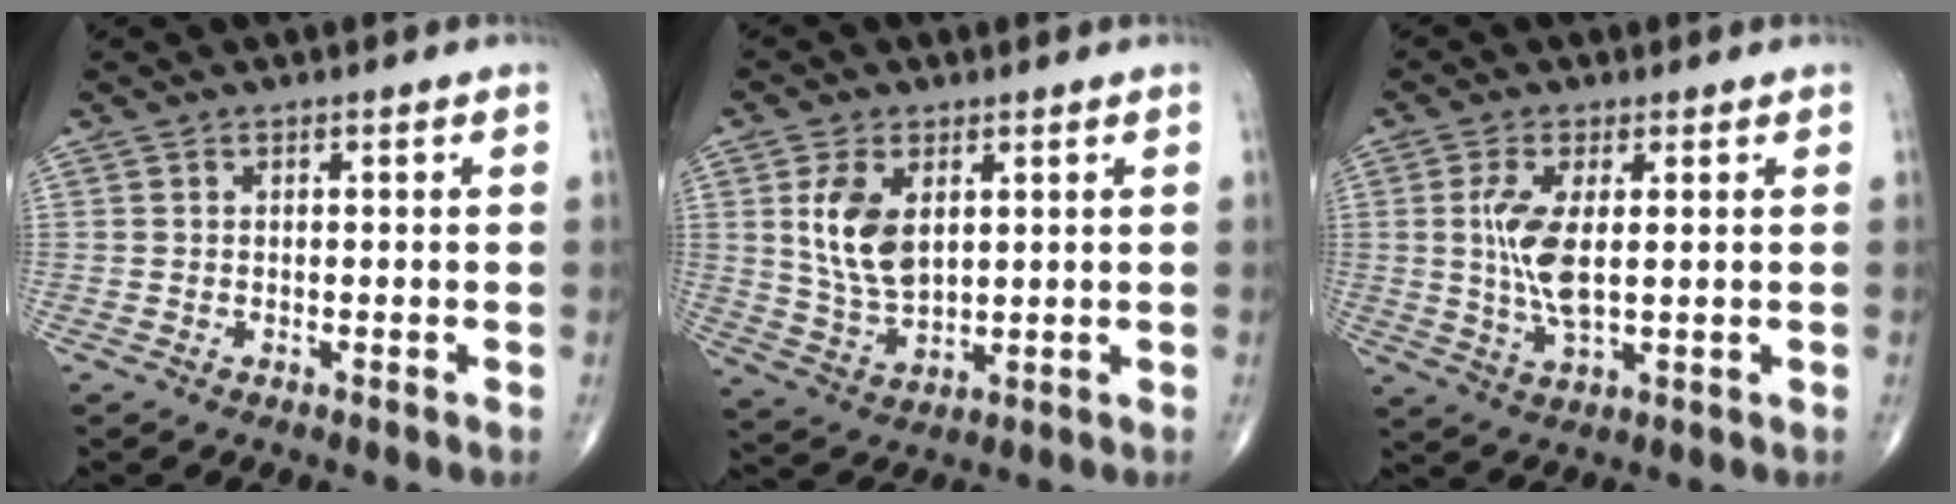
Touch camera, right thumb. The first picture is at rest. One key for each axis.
{"total": 9.7, "fx": 2.7, "fy": 5.7, "fz": 7.5, "tx": -0.136, "ty": -0.015, "tz": 0.061}
{"total": 8.0, "fx": 1.1, "fy": 3.0, "fz": 7.3, "tx": -0.160, "ty": -0.013, "tz": 0.025}